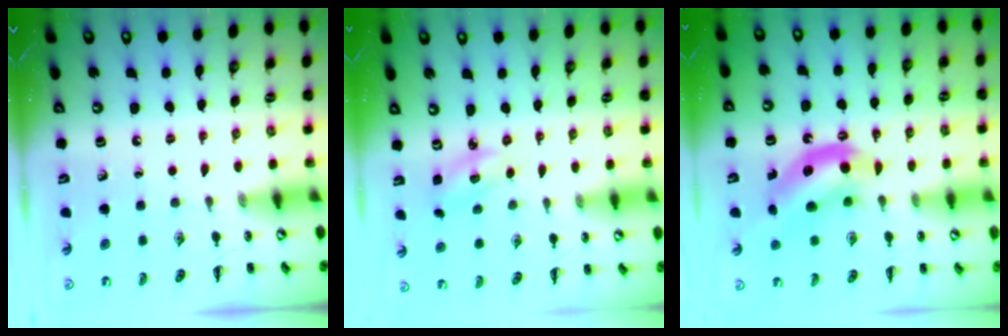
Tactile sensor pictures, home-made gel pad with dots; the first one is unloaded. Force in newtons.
{"total": 2.6, "press": 2.5, "slide": 0.6}
{"total": 11.4, "press": 11.0, "slide": 2.9}